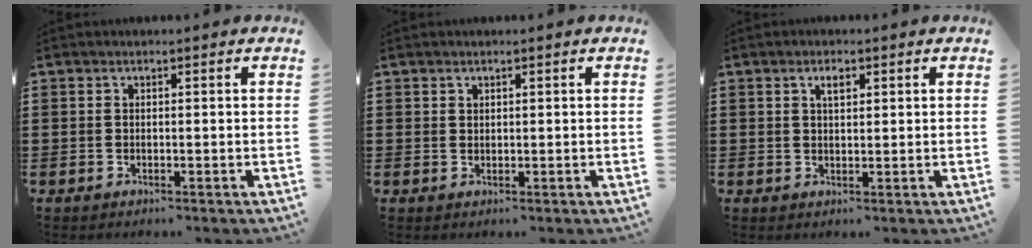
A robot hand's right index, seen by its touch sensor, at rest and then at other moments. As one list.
[{"total": 0.8, "force": [0.7, 0.5, 0.1], "torque": [-0.002, 0.002, 0.013]}, {"total": 1.9, "force": [0.9, 0.7, 1.6], "torque": [-0.034, 0.005, 0.014]}]